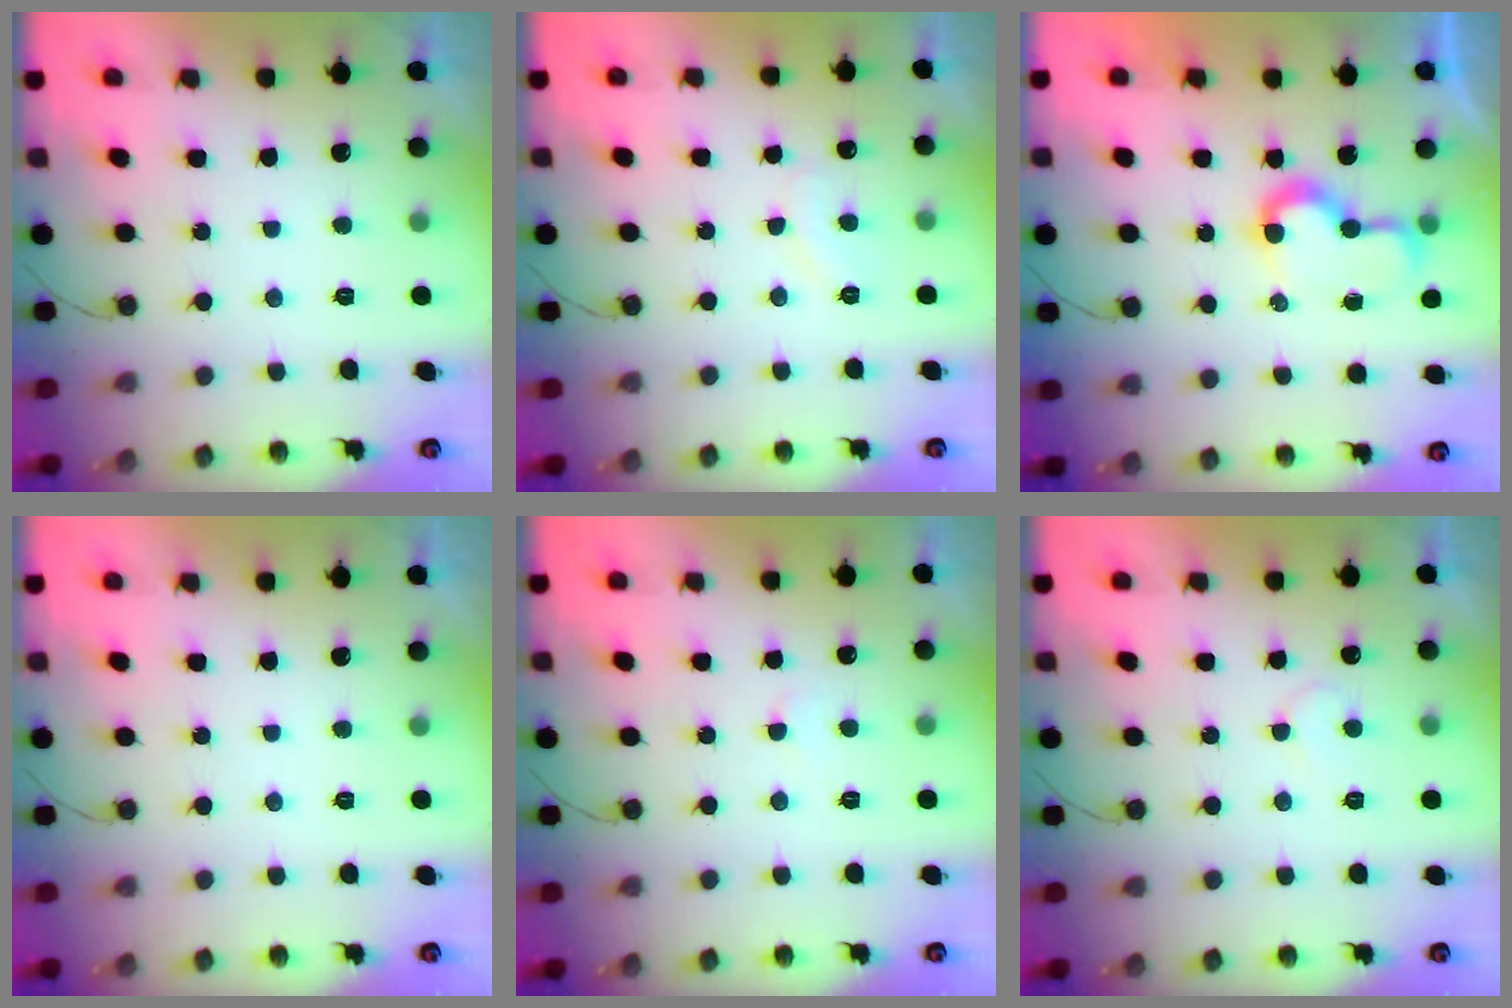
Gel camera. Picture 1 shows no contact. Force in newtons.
{"total": 7.3, "press": 7.3, "slide": 0.3}
{"total": 7.9, "press": 7.8, "slide": 0.3}
{"total": 0.0}
{"total": 2.4, "press": 2.4, "slide": 0.2}
{"total": 6.1, "press": 6.1, "slide": 0.5}